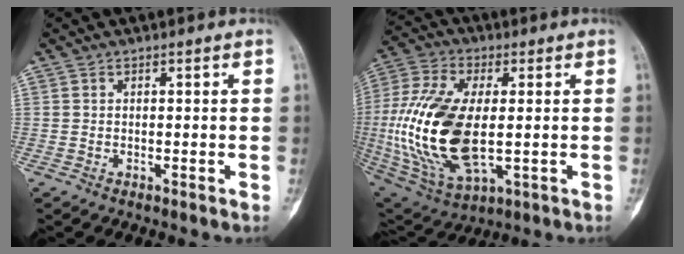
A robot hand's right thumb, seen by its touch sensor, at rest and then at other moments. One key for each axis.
{"total": 21.9, "fx": -0.7, "fy": 11.0, "fz": 19.0, "tx": -0.410, "ty": -0.007, "tz": -0.002}